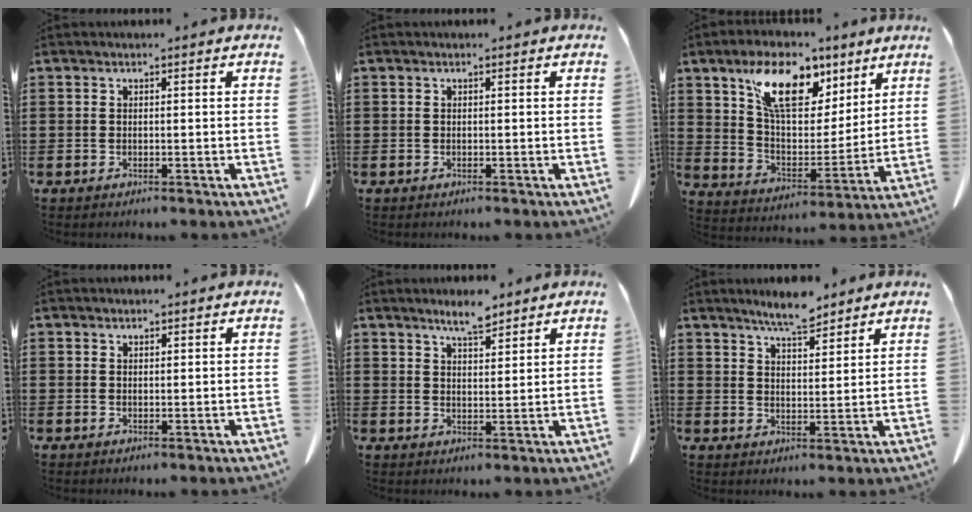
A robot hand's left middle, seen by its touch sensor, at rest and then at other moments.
{"total": 0.0}
{"total": 12.2, "force": [7.7, 6.1, 7.3], "torque": [-0.147, -0.017, 0.139]}
{"total": 0.7, "force": [0.7, 0.2, 0.2], "torque": [-0.007, -0.002, 0.015]}
{"total": 4.5, "force": [3.9, 0.9, 2.0], "torque": [-0.040, -0.012, 0.069]}
{"total": 5.4, "force": [5.0, 0.8, 1.9], "torque": [-0.049, -0.015, 0.093]}